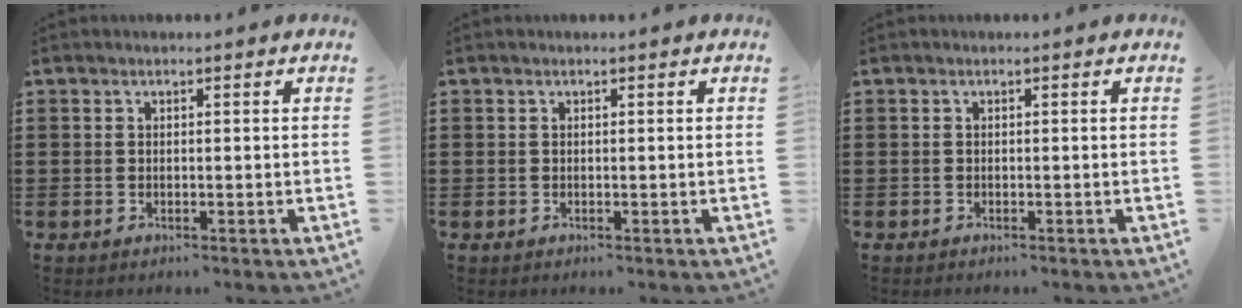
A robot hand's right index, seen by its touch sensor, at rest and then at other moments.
{"total": 0.0}
{"total": 0.0}